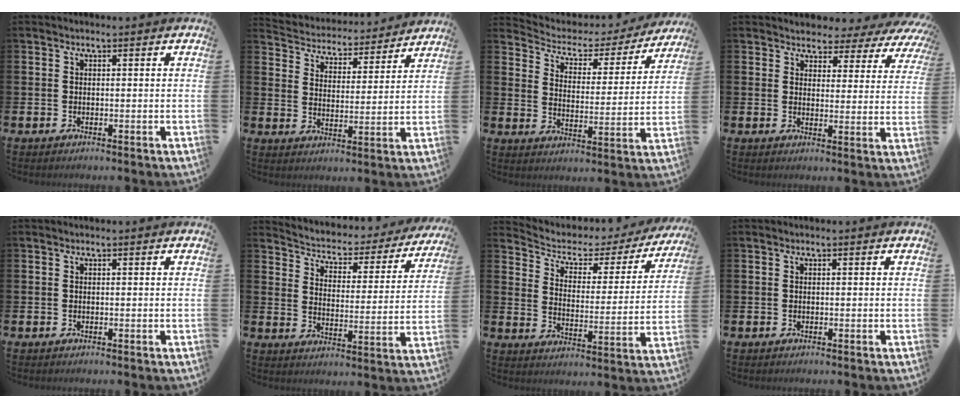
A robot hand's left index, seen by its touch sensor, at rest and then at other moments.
{"total": 4.5, "force": [4.3, 1.2, -0.2], "torque": [-0.026, -0.044, 0.069]}
{"total": 4.0, "force": [3.5, 1.9, 0.7], "torque": [-0.037, -0.029, 0.050]}
{"total": 3.2, "force": [2.9, 1.4, 0.0], "torque": [-0.013, -0.030, 0.044]}
{"total": 0.0}
{"total": 3.8, "force": [3.5, 1.4, 0.6], "torque": [-0.036, -0.037, 0.049]}
{"total": 4.1, "force": [3.3, 2.2, 1.2], "torque": [-0.048, -0.028, 0.044]}
{"total": 0.0}